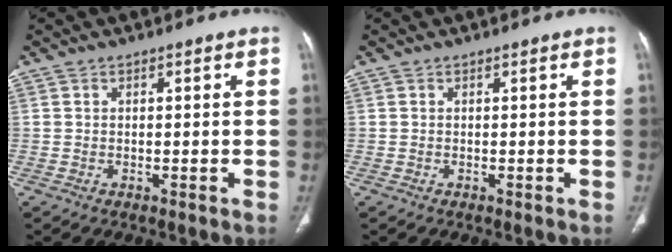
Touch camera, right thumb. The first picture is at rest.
{"total": 0.0}